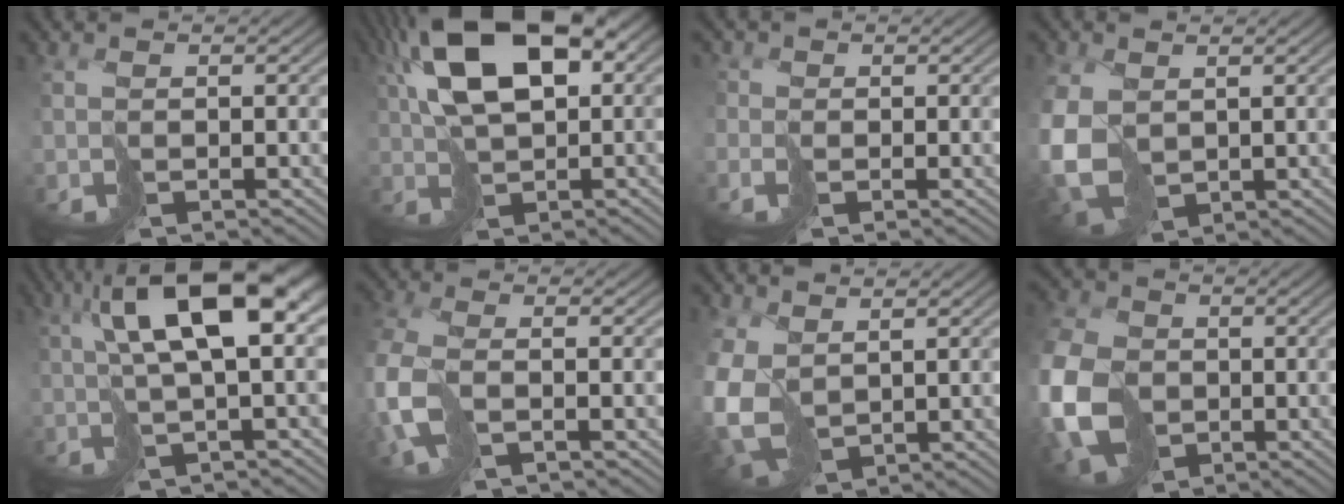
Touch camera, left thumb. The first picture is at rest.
{"total": 14.2, "force": [4.7, 6.9, 11.5], "torque": [-0.210, 0.012, 0.080]}
{"total": 2.1, "force": [-1.0, 1.7, 0.8], "torque": [-0.020, -0.003, -0.023]}
{"total": 8.7, "force": [-0.7, 6.5, 5.8], "torque": [-0.179, -0.026, -0.001]}
{"total": 12.0, "force": [2.7, 3.9, 11.0], "torque": [-0.188, 0.006, 0.053]}
{"total": 7.6, "force": [-1.5, 4.5, 6.0], "torque": [-0.192, -0.013, -0.038]}
{"total": 7.9, "force": [0.0, 5.9, 5.3], "torque": [-0.171, -0.023, 0.011]}
{"total": 14.2, "force": [-2.7, 11.0, 8.6], "torque": [-0.251, -0.043, -0.042]}